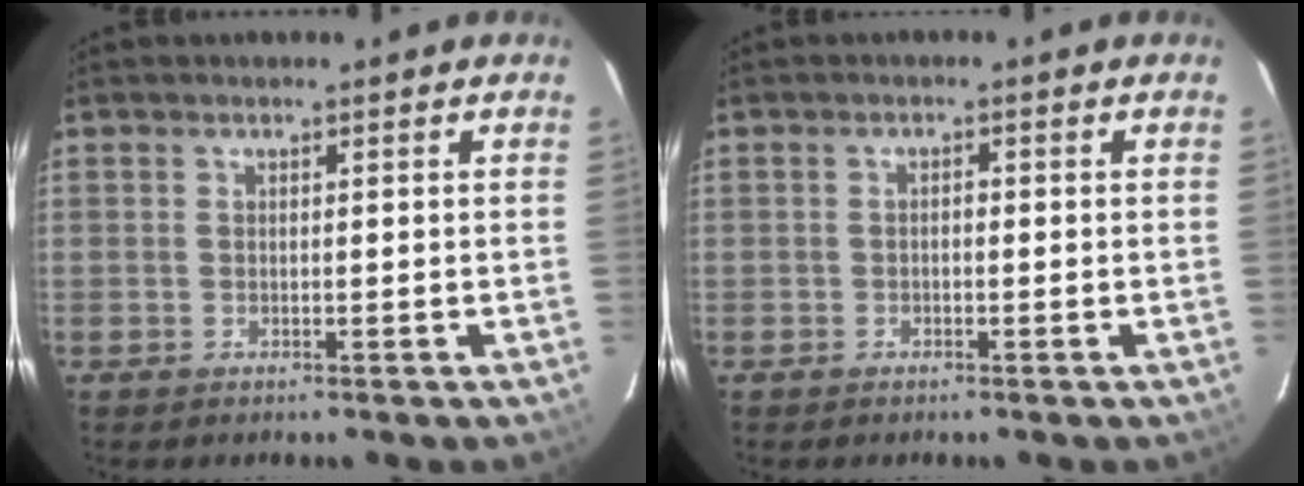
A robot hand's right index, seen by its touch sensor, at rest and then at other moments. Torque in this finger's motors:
{"motor_torque": [0.25, 0.00, 0.10, 0.00]}